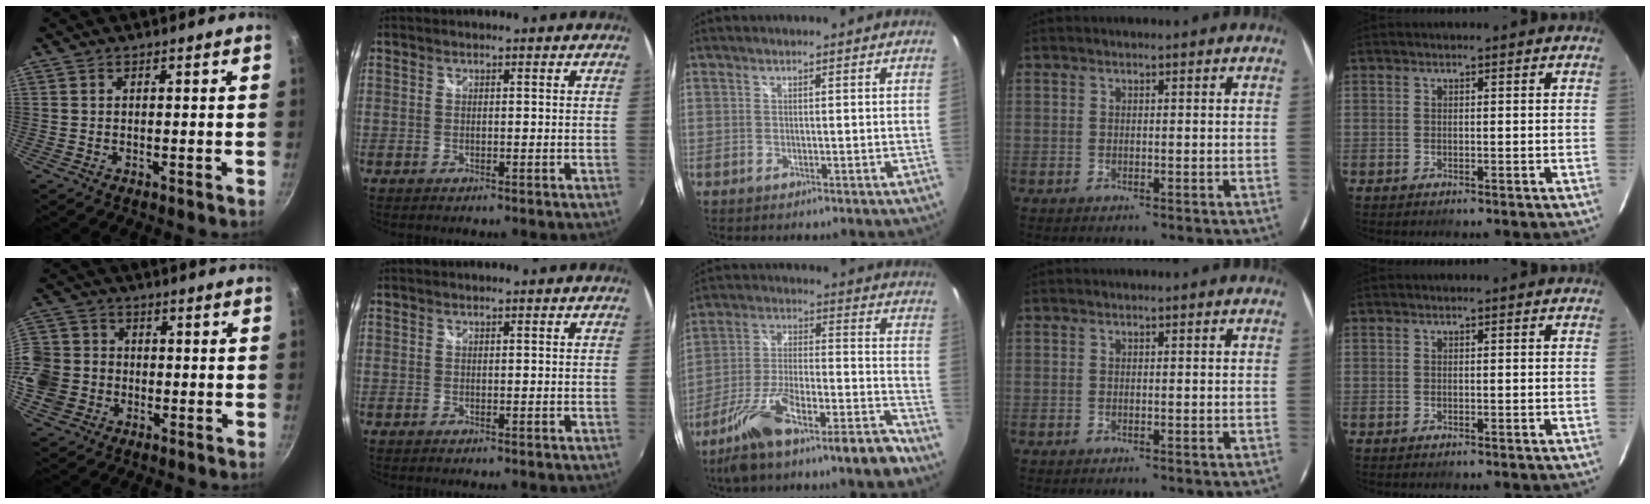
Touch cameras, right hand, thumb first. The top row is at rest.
{"thumb": {"total": 13.9, "force": [-3.0, 12.2, 6.0], "torque": [-0.128, 0.038, -0.069]}, "middle": {"total": 15.0, "force": [-11.8, 2.0, 9.0], "torque": [-0.167, 0.009, -0.195]}}